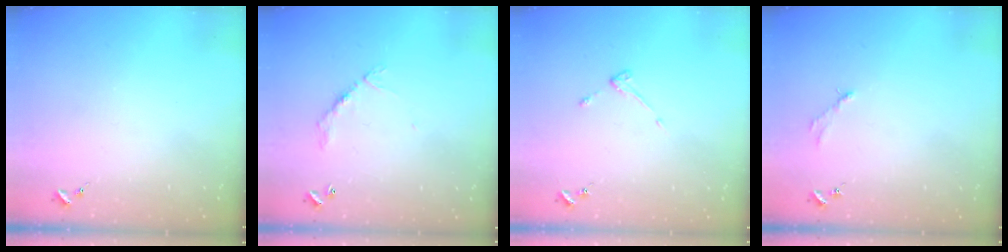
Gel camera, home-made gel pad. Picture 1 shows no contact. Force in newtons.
{"total": 6.4, "press": 6.4, "slide": 0.4}
{"total": 3.0, "press": 3.0, "slide": 0.4}
{"total": 2.8, "press": 2.8, "slide": 0.4}